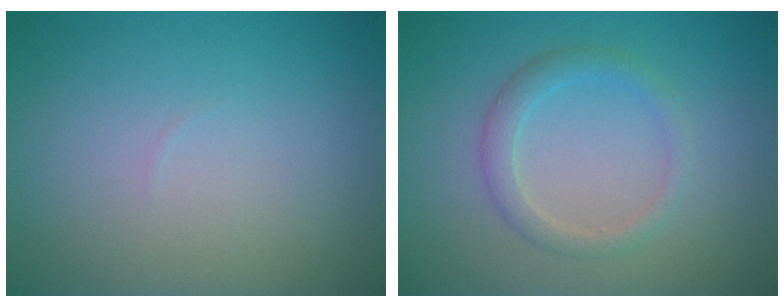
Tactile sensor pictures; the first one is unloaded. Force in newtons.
{"total": 2.1, "press": 2.1, "slide": 0.2}